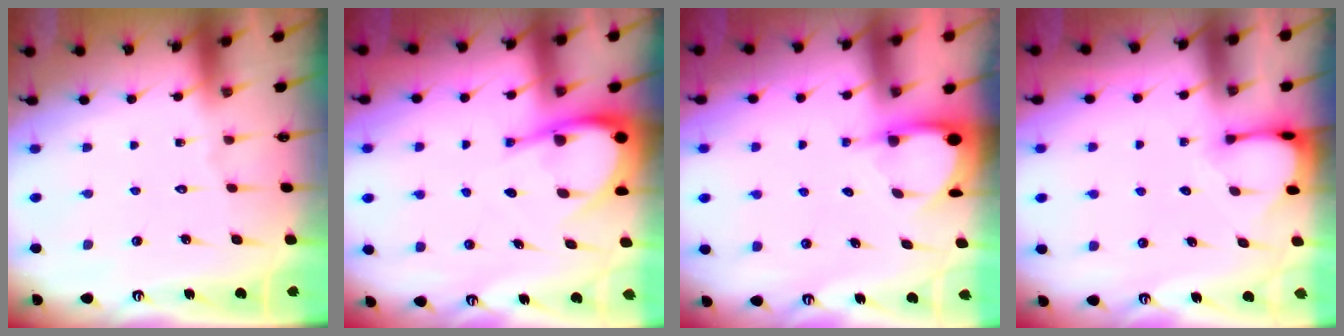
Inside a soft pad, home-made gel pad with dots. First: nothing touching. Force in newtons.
{"total": 8.3, "press": 8.3, "slide": 1.0}
{"total": 3.6, "press": 3.6, "slide": 0.3}
{"total": 3.0, "press": 3.0, "slide": 0.5}